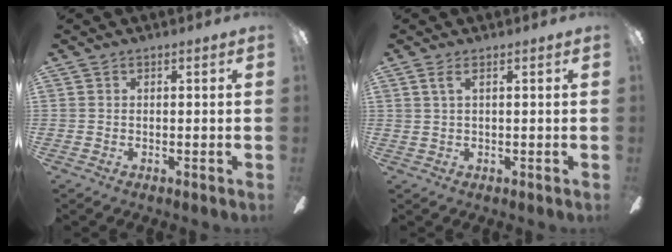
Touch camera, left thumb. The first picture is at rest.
{"total": 2.4, "force": [1.1, 0.7, 2.0], "torque": [-0.043, 0.005, 0.018]}